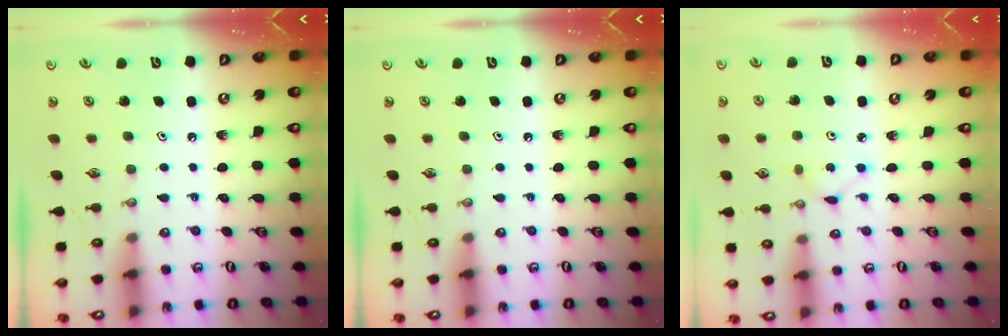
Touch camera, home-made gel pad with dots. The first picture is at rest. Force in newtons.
{"total": 0.0}
{"total": 2.0, "press": 2.0, "slide": 0.2}